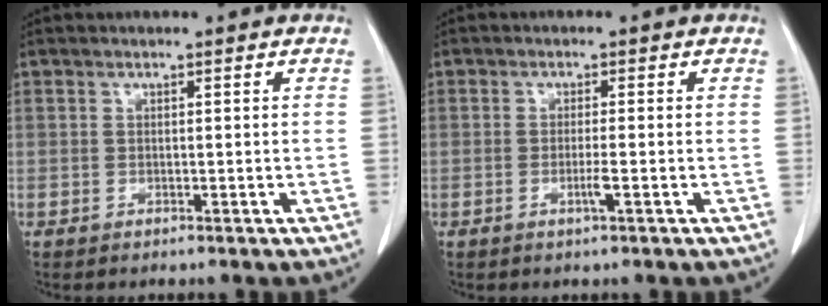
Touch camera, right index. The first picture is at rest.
{"total": 2.0, "force": [-0.8, -0.2, 1.8], "torque": [-0.036, -0.001, -0.014]}